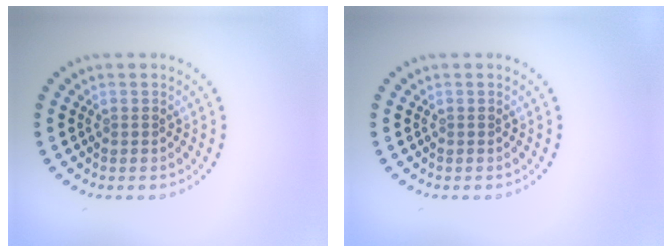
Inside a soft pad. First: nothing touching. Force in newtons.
{"total": 0.0}